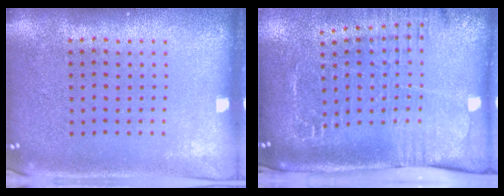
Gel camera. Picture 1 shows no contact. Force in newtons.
{"total": 2.6, "press": 2.0, "slide": 1.7}